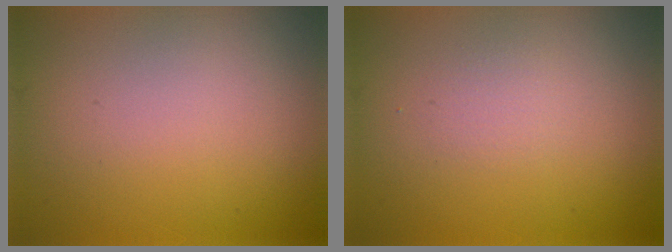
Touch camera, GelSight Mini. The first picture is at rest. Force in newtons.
{"total": 0.9, "press": 0.9, "slide": 0.0}